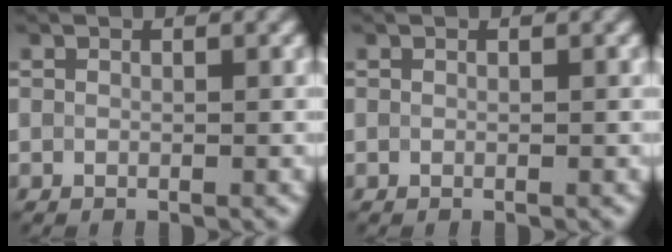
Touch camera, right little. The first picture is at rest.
{"total": 0.0}